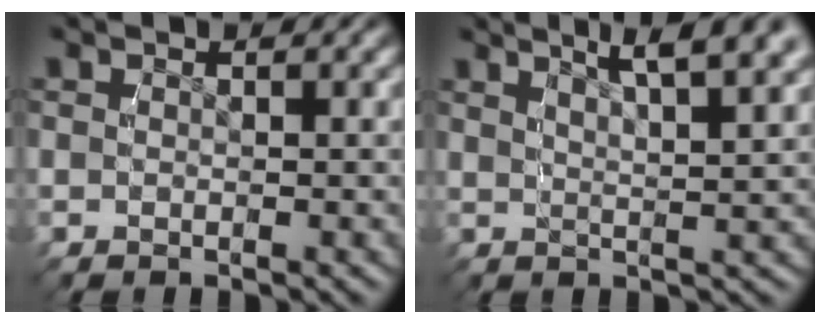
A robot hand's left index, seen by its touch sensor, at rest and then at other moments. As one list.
[{"total": 5.8, "force": [4.4, 0.6, 3.7], "torque": [-0.041, 0.014, 0.067]}]